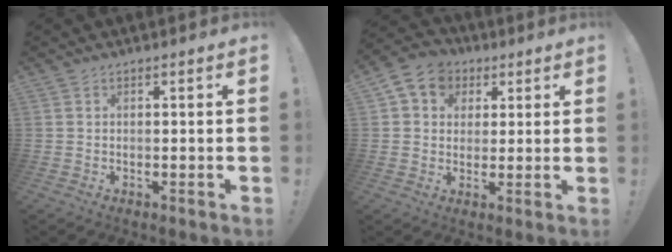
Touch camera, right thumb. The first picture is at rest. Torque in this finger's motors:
{"motor_torque": [0.43, 0.52, 0.54, -0.19, 0.06]}